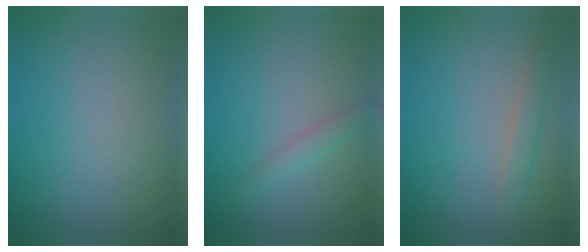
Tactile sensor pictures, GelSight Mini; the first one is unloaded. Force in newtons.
{"total": 1.4, "press": 1.4, "slide": 0.1}
{"total": 1.6, "press": 1.6, "slide": 0.2}